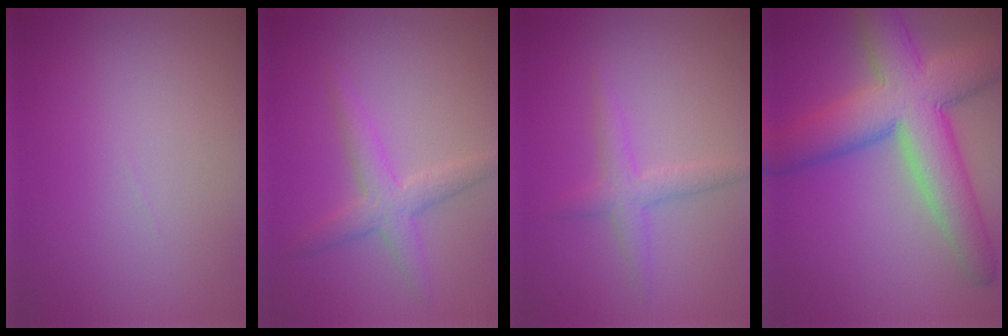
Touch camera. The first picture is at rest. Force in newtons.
{"total": 2.9, "press": 2.9, "slide": 0.3}
{"total": 2.2, "press": 2.2, "slide": 0.1}
{"total": 10.3, "press": 10.3, "slide": 0.3}